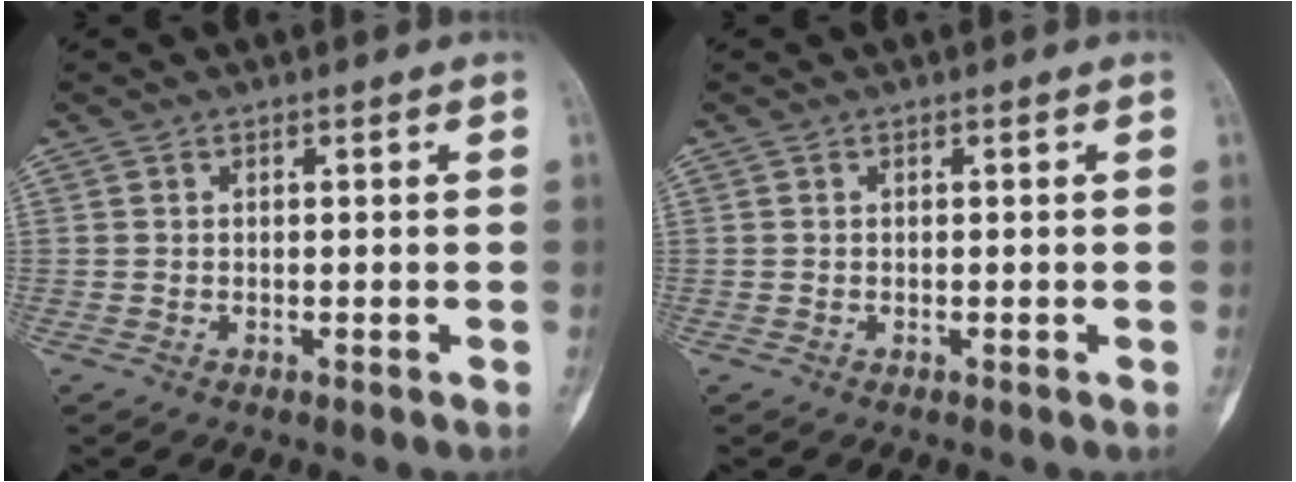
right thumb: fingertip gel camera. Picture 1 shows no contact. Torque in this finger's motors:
{"motor_torque": [0.00, 0.01, 0.01, 0.02, 0.01]}